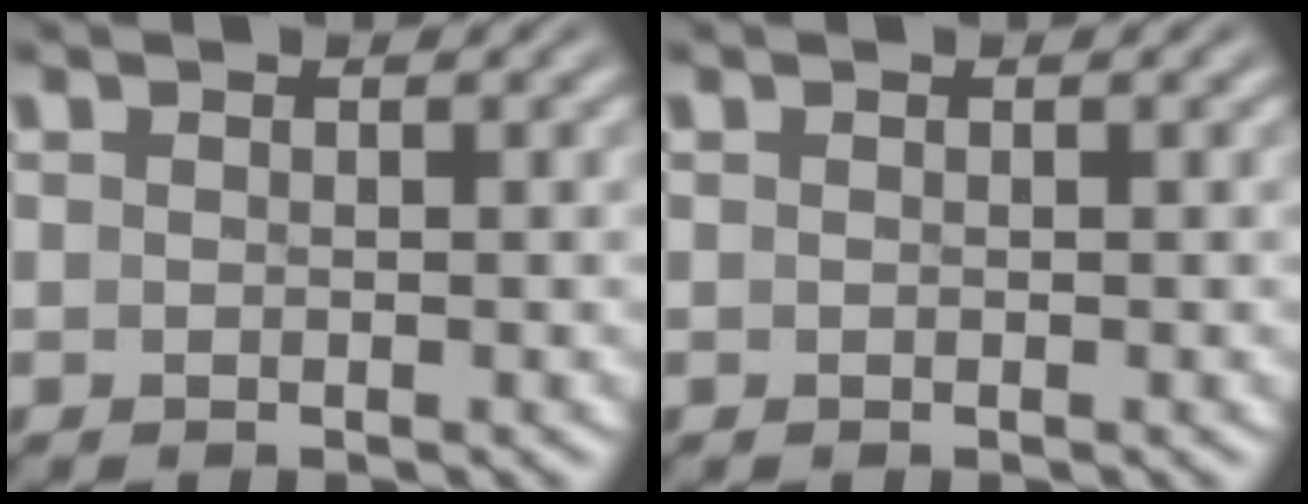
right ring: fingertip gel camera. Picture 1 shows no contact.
{"total": 0.0}